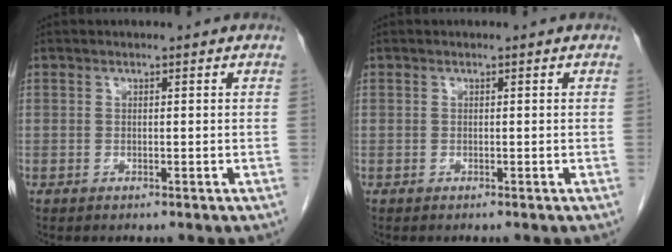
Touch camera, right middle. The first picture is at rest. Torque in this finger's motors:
{"motor_torque": [0.46, 0.06, -0.05, 0.00]}